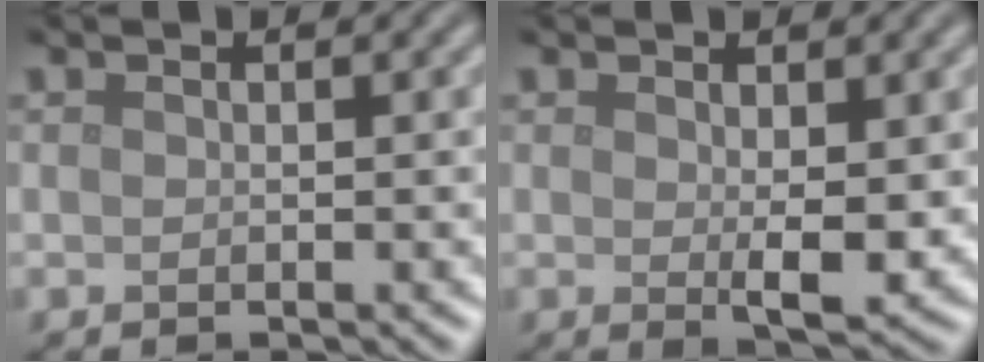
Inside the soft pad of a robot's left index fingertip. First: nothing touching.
{"total": 2.5, "force": [0.3, 0.8, 2.4], "torque": [-0.037, -0.009, 0.010]}